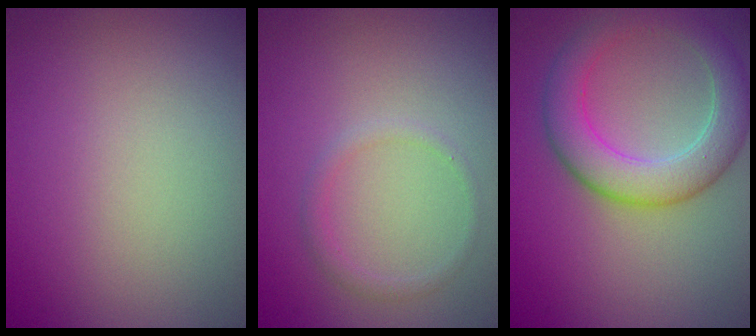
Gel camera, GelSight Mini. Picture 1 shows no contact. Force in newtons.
{"total": 1.2, "press": 1.2, "slide": 0.1}
{"total": 5.6, "press": 5.6, "slide": 0.3}